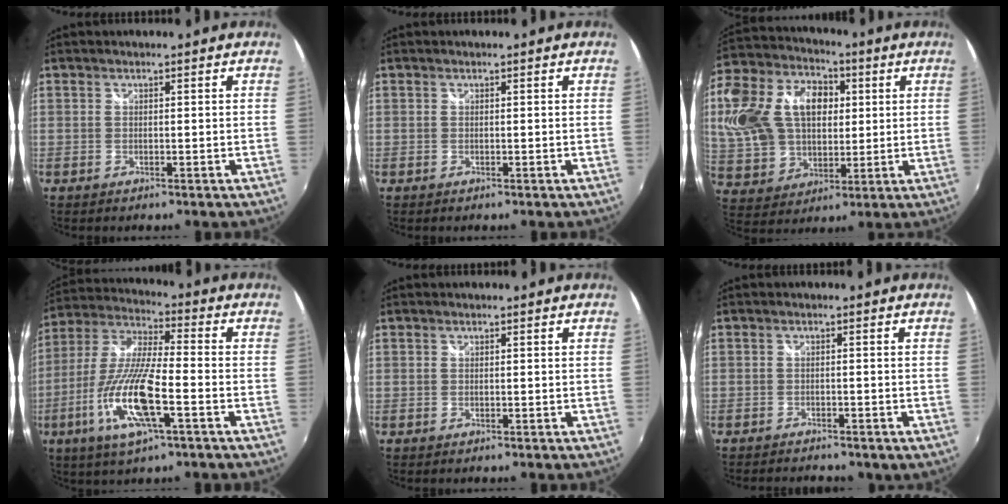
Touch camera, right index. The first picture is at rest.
{"total": 0.0}
{"total": 23.0, "force": [4.4, 16.4, 15.5], "torque": [-0.353, 0.048, 0.089]}
{"total": 16.2, "force": [-6.0, 3.2, 14.7], "torque": [-0.311, -0.017, -0.120]}
{"total": 0.0}
{"total": 5.3, "force": [-4.5, 1.6, 2.4], "torque": [-0.055, -0.015, -0.065]}